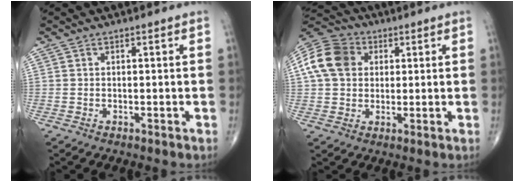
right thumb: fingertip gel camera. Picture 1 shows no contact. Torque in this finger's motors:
{"motor_torque": [-0.48, 0.63, 0.64, 0.36, 0.07]}